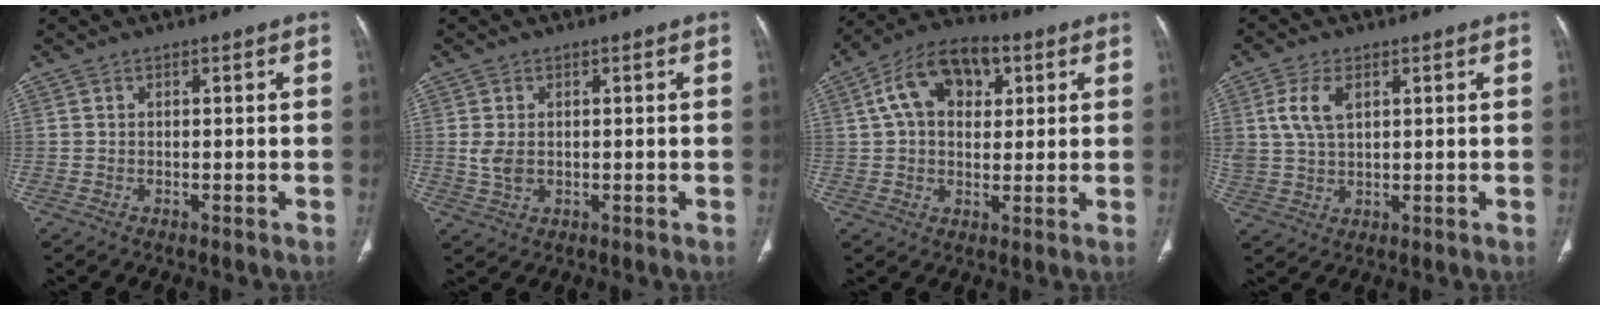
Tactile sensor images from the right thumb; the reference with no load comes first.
{"total": 3.3, "force": [0.2, 2.2, 2.4], "torque": [-0.051, -0.005, 0.008]}
{"total": 13.2, "force": [4.2, 8.3, 9.3], "torque": [-0.137, 0.014, 0.064]}
{"total": 6.6, "force": [2.3, 3.8, 4.8], "torque": [-0.102, -0.003, 0.050]}